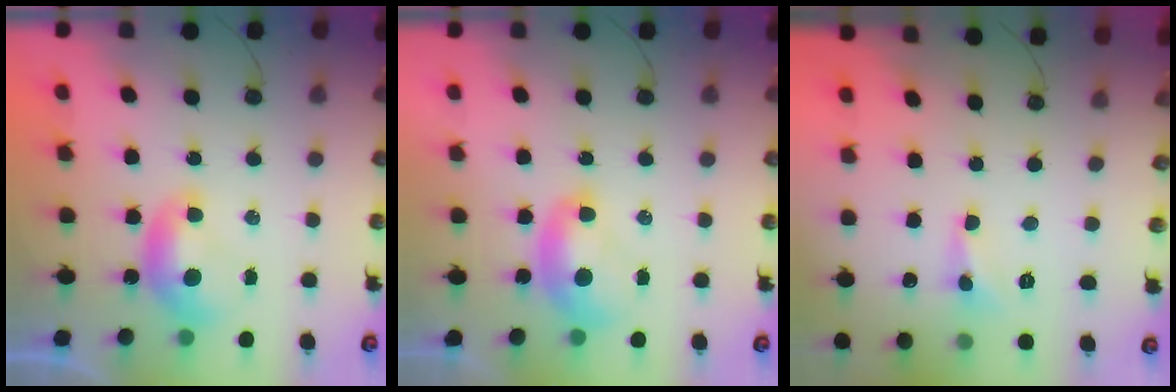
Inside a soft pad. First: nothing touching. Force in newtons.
{"total": 1.9, "press": 1.9, "slide": 0.1}
{"total": 2.4, "press": 2.3, "slide": 0.5}